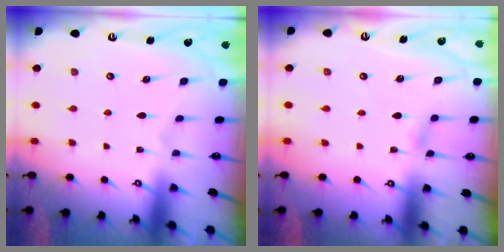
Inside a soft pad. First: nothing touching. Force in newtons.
{"total": 1.7, "press": 1.7, "slide": 0.2}